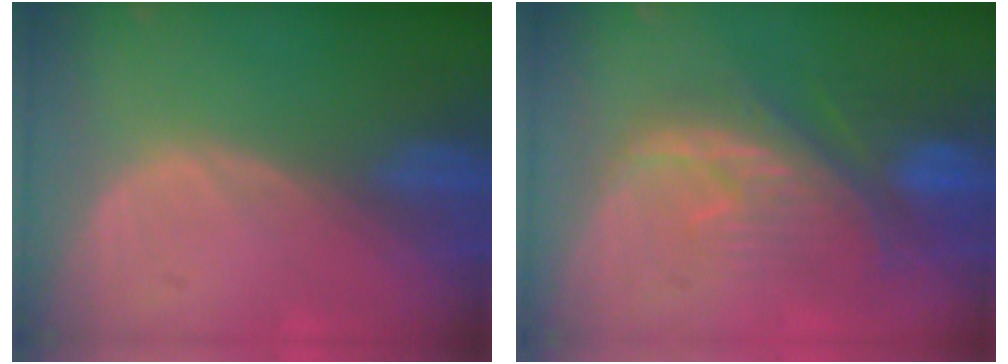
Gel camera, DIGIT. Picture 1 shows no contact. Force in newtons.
{"total": 10.1, "press": 8.9, "slide": 4.7}